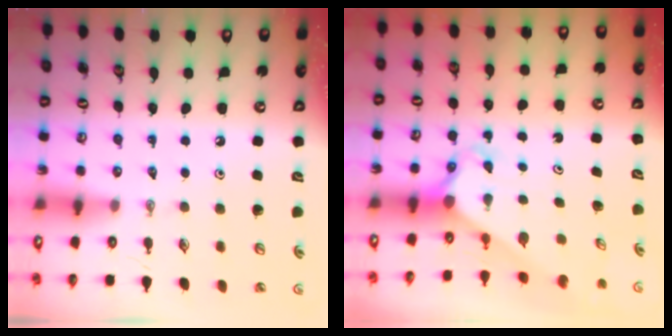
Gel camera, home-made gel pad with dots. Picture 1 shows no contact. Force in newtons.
{"total": 2.7, "press": 2.7, "slide": 0.0}